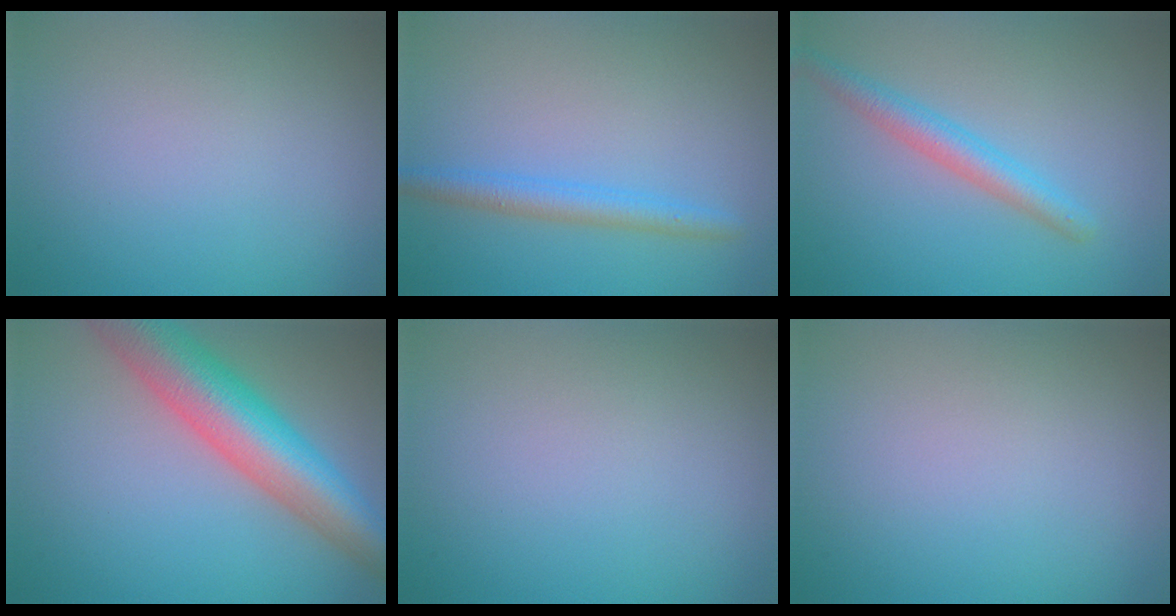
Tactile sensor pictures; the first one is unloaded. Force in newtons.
{"total": 2.4, "press": 2.4, "slide": 0.2}
{"total": 2.7, "press": 2.7, "slide": 0.1}
{"total": 9.4, "press": 9.4, "slide": 0.3}
{"total": 0.0}
{"total": 0.0}